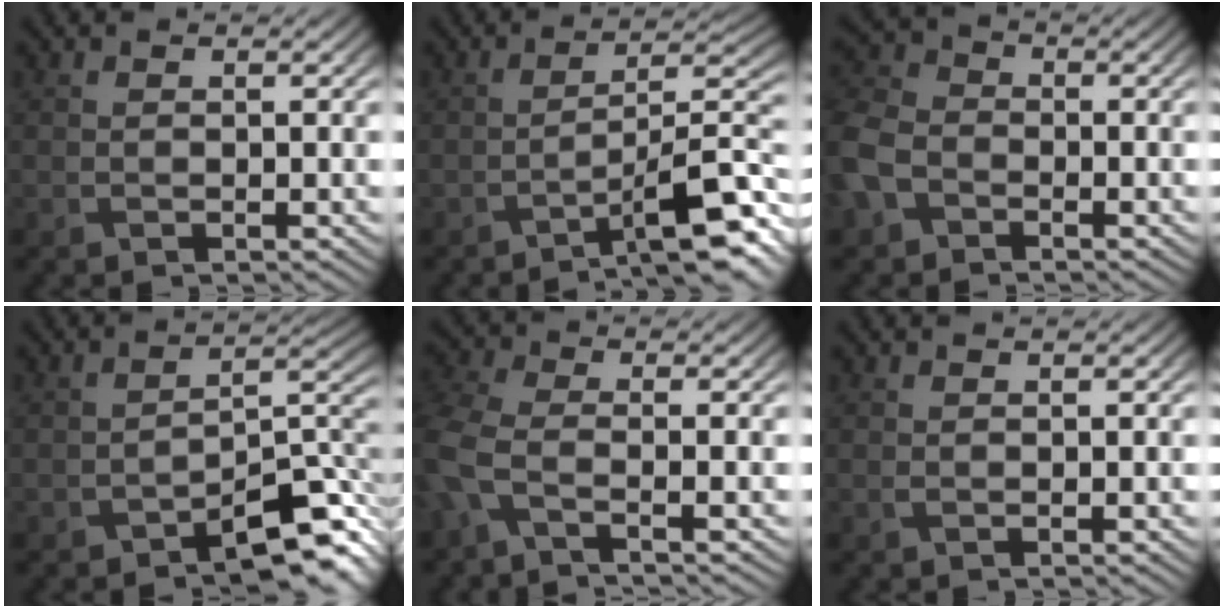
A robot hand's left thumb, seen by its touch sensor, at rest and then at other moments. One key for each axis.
{"total": 7.8, "fx": -4.8, "fy": 1.8, "fz": 5.9, "tx": -0.092, "ty": 0.000, "tz": -0.082}
{"total": 7.1, "fx": -3.3, "fy": 5.3, "fz": 3.4, "tx": -0.108, "ty": -0.010, "tz": -0.085}
{"total": 7.6, "fx": -5.2, "fy": 3.4, "fz": 4.4, "tx": -0.042, "ty": -0.005, "tz": -0.090}
{"total": 4.8, "fx": -2.1, "fy": 2.0, "fz": 3.8, "tx": -0.107, "ty": -0.011, "tz": -0.057}
{"total": 0.0}